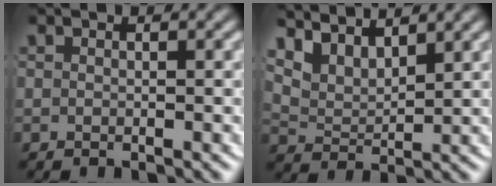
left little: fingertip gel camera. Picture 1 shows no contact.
{"total": 7.2, "force": [4.4, 4.7, 3.1], "torque": [-0.076, 0.001, 0.063]}